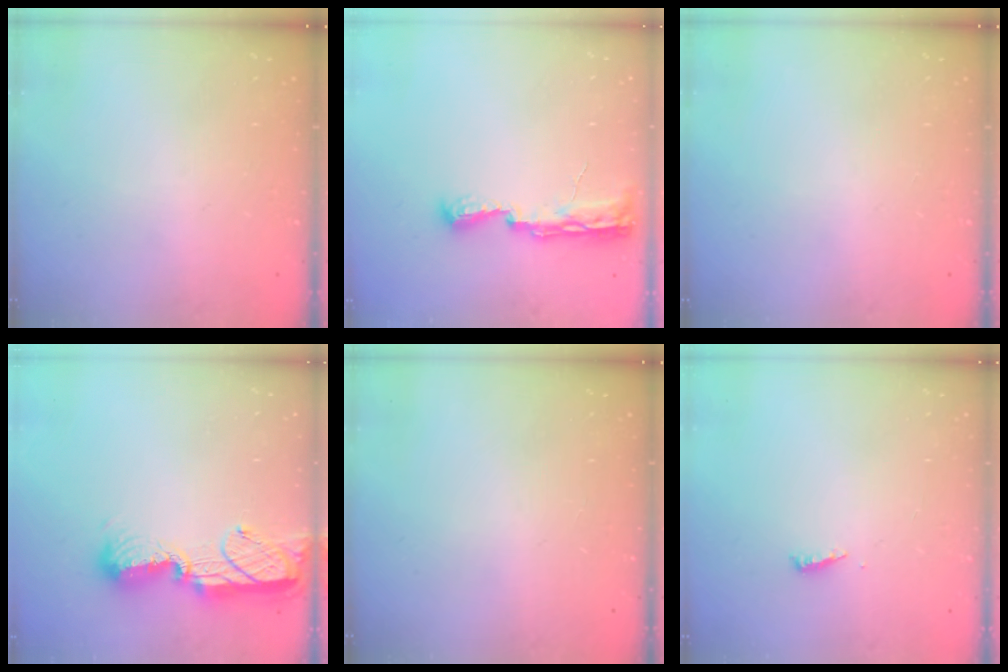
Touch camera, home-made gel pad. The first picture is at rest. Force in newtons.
{"total": 10.6, "press": 9.1, "slide": 5.5}
{"total": 0.0}
{"total": 12.5, "press": 12.4, "slide": 1.0}
{"total": 0.0}
{"total": 3.6, "press": 3.6, "slide": 0.4}